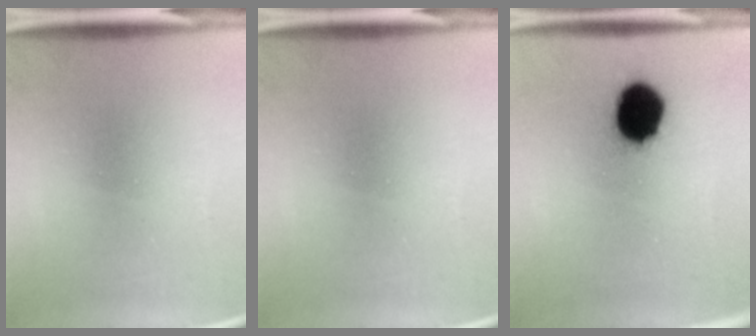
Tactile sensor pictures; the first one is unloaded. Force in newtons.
{"total": 0.0}
{"total": 13.3}